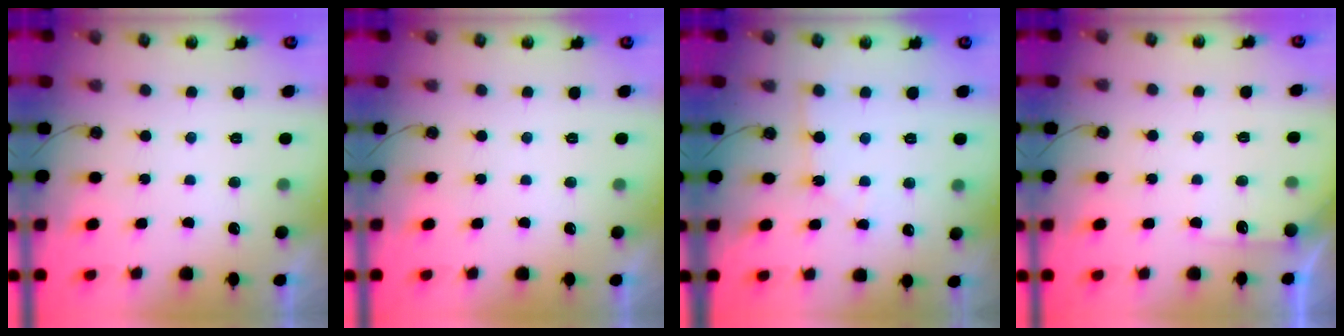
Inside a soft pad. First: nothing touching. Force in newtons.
{"total": 0.0}
{"total": 5.7, "press": 5.7, "slide": 0.8}
{"total": 5.1, "press": 5.1, "slide": 0.4}